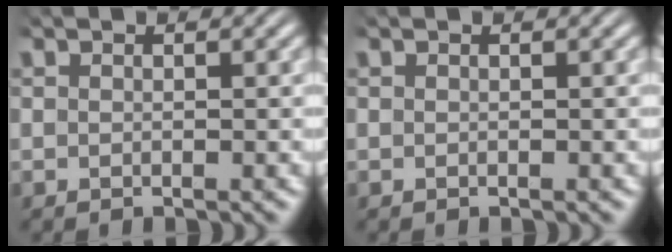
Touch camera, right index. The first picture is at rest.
{"total": 0.0}